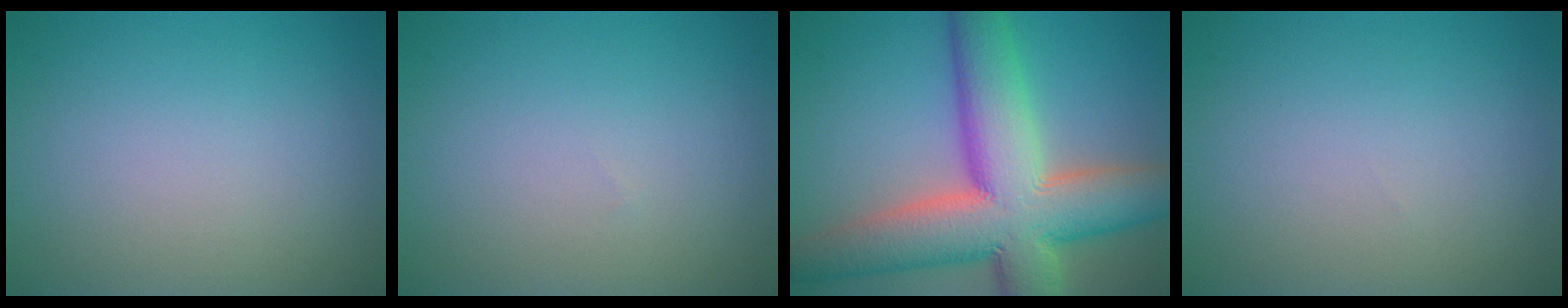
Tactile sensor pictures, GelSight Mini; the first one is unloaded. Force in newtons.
{"total": 0.0}
{"total": 13.4, "press": 13.4, "slide": 1.0}
{"total": 0.0}